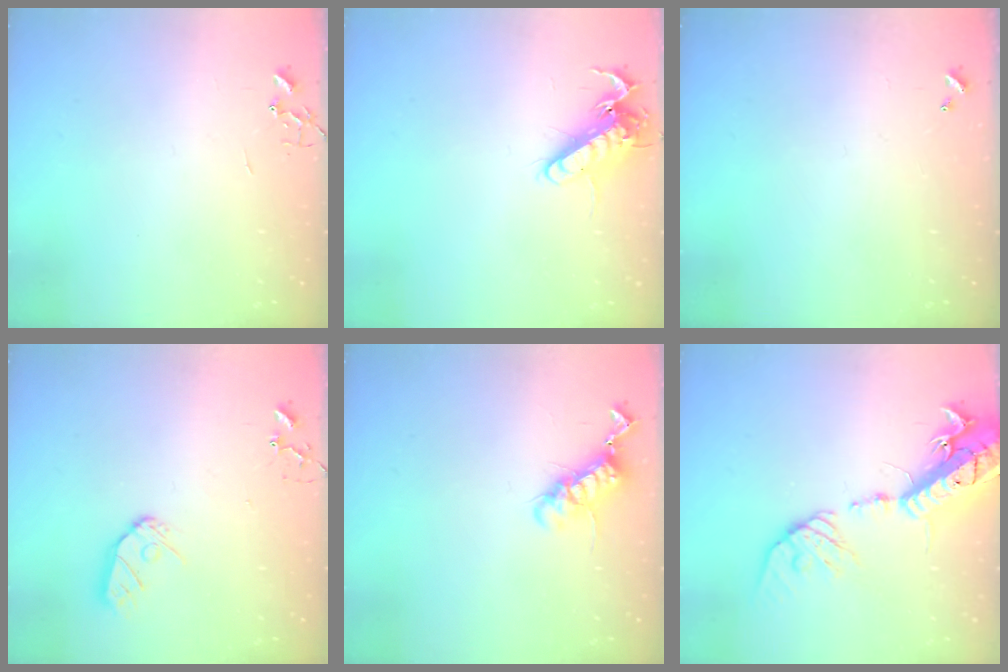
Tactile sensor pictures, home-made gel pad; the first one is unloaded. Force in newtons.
{"total": 13.5, "press": 13.3, "slide": 1.9}
{"total": 0.0}
{"total": 9.1, "press": 9.1, "slide": 0.9}
{"total": 11.7, "press": 11.7, "slide": 0.9}
{"total": 21.1, "press": 20.7, "slide": 4.1}